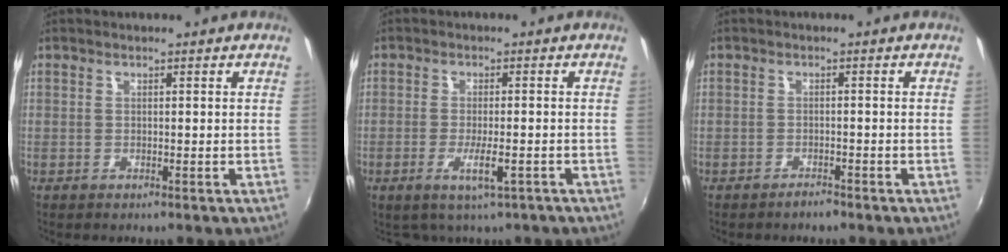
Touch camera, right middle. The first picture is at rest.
{"total": 4.5, "force": [-2.3, 1.3, 3.7], "torque": [-0.072, -0.010, -0.033]}
{"total": 1.5, "force": [-1.4, 0.4, 0.3], "torque": [-0.011, 0.002, -0.022]}